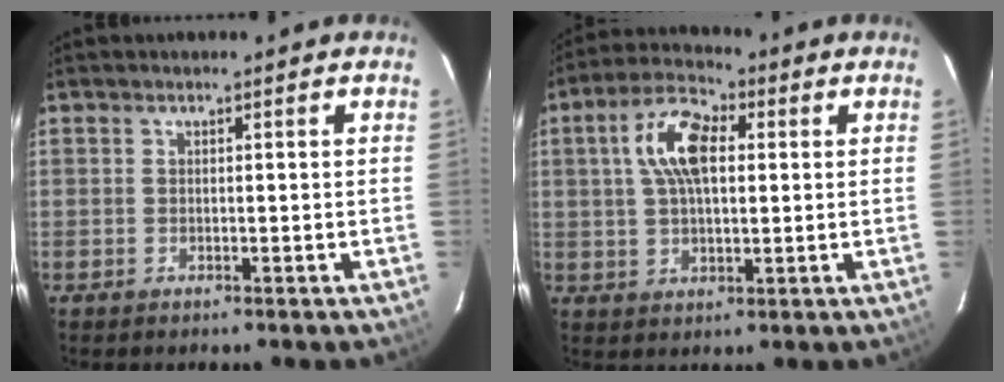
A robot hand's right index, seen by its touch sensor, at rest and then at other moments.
{"total": 10.2, "force": [2.3, 5.1, 8.6], "torque": [-0.165, 0.026, 0.039]}